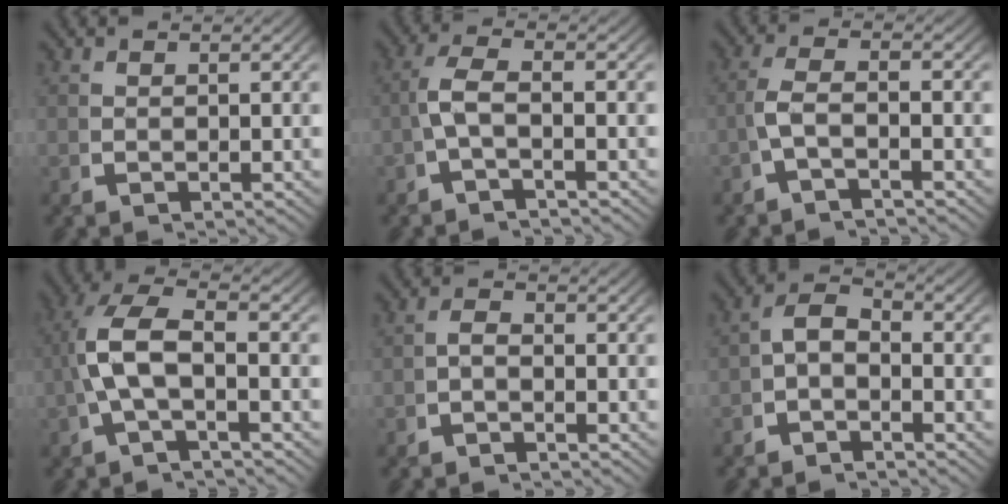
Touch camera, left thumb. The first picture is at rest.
{"total": 3.1, "force": [-0.8, 1.1, 2.8], "torque": [-0.068, -0.003, -0.014]}
{"total": 2.9, "force": [-1.1, 1.2, 2.4], "torque": [-0.062, -0.008, -0.019]}
{"total": 6.6, "force": [-0.3, 3.3, 5.7], "torque": [-0.137, -0.010, -0.004]}
{"total": 1.3, "force": [-0.9, 0.6, 0.7], "torque": [-0.011, -0.001, -0.018]}
{"total": 3.9, "force": [-1.3, 2.8, 2.5], "torque": [-0.036, -0.006, -0.025]}